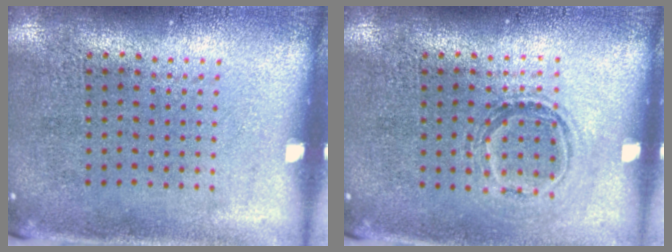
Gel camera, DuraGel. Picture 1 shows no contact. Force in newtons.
{"total": 1.1, "press": 0.9, "slide": 0.6}